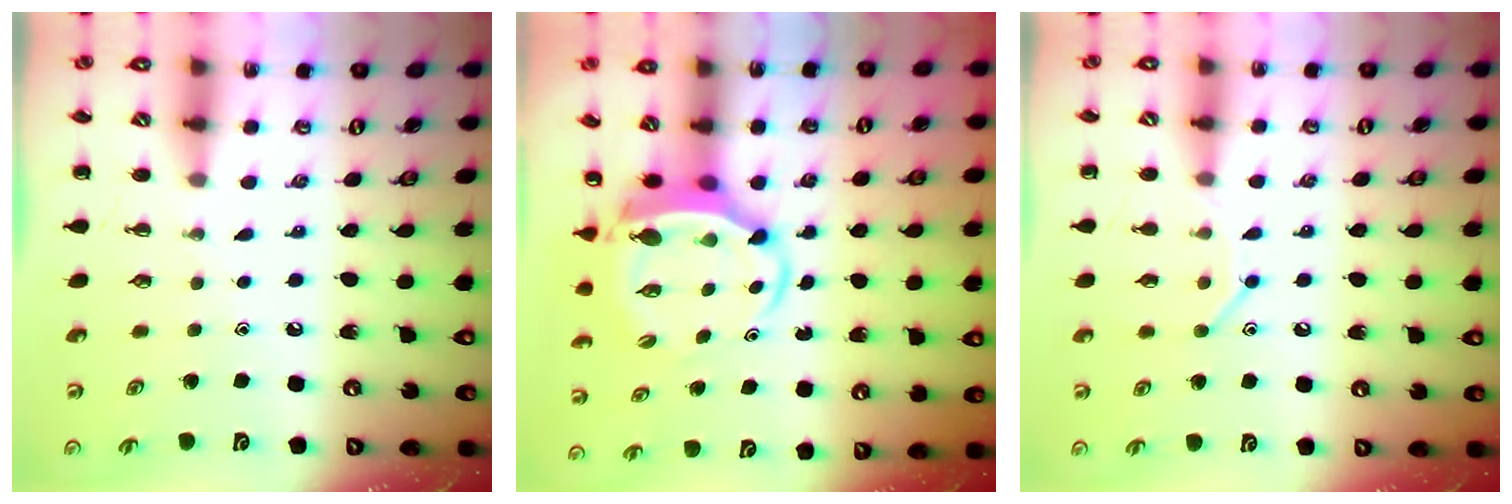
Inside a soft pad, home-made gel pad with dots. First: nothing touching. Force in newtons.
{"total": 6.3, "press": 6.2, "slide": 1.4}
{"total": 8.1, "press": 7.9, "slide": 1.4}